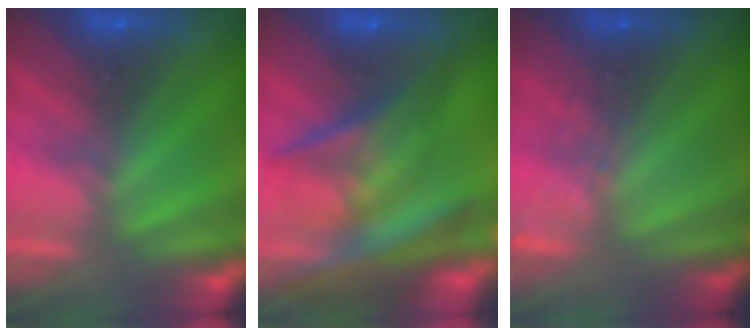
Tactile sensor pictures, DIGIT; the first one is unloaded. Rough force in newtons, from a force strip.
{"total": 7.3}
{"total": 1.5}